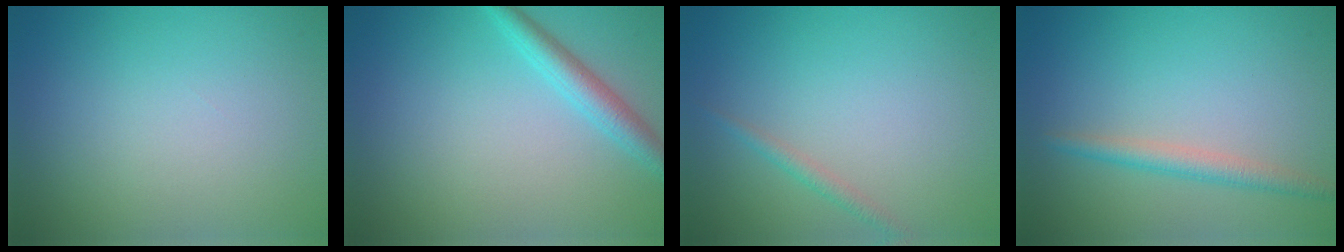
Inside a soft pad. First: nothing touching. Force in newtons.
{"total": 2.6, "press": 2.6, "slide": 0.1}
{"total": 1.1, "press": 1.1, "slide": 0.1}
{"total": 2.3, "press": 2.3, "slide": 0.1}